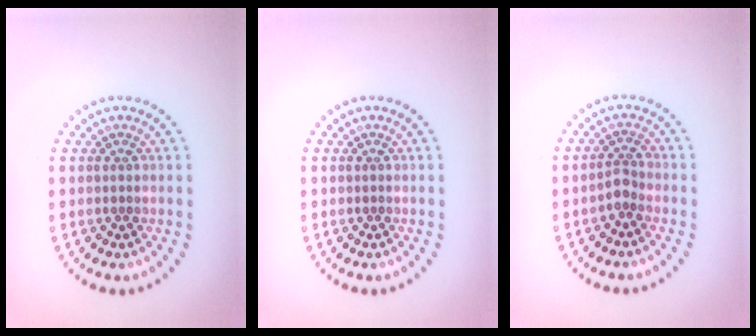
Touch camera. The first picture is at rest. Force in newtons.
{"total": 0.0}
{"total": 1.6, "press": 1.3, "slide": 1.0}